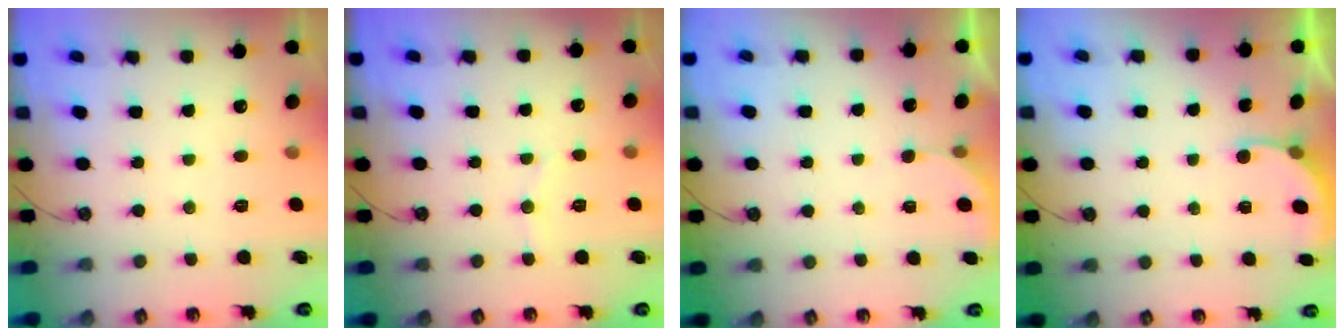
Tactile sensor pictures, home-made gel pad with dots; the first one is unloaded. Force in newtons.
{"total": 4.7, "press": 4.6, "slide": 0.5}
{"total": 1.6, "press": 1.6, "slide": 0.1}
{"total": 3.0, "press": 3.0, "slide": 0.3}